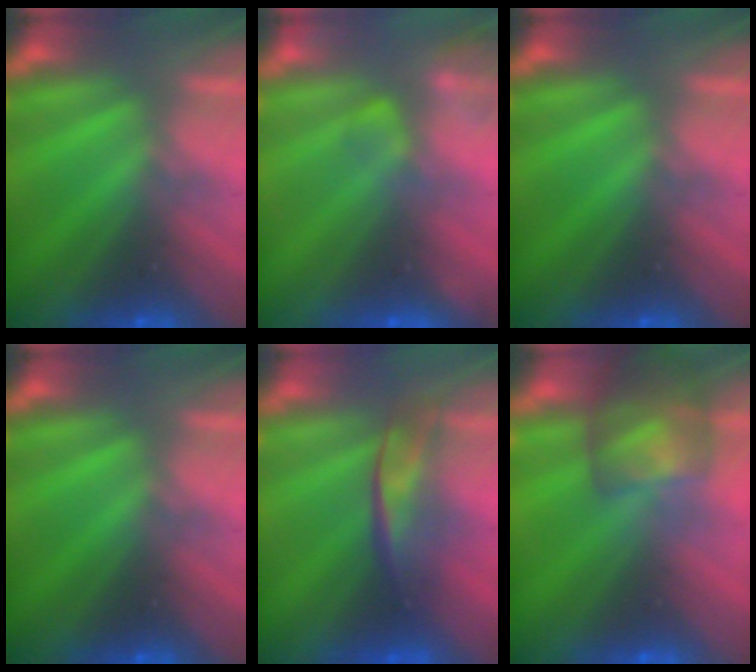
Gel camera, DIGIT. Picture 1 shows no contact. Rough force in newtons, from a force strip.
{"total": 2.4}
{"total": 0.0}
{"total": 0.0}
{"total": 2.2}
{"total": 7.7}